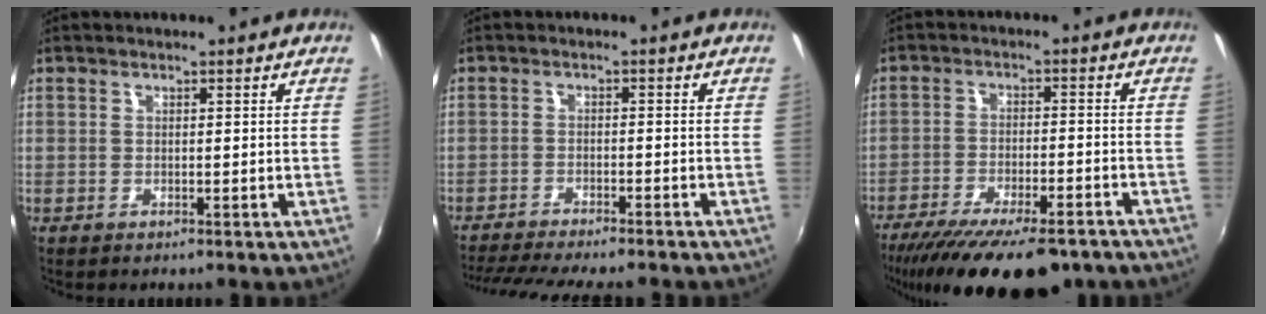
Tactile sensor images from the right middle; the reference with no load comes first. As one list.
[{"total": 12.5, "force": [-11.1, 1.1, 5.7], "torque": [-0.123, -0.025, -0.171]}, {"total": 19.6, "force": [-15.1, 5.7, 11.1], "torque": [-0.211, -0.047, -0.223]}]